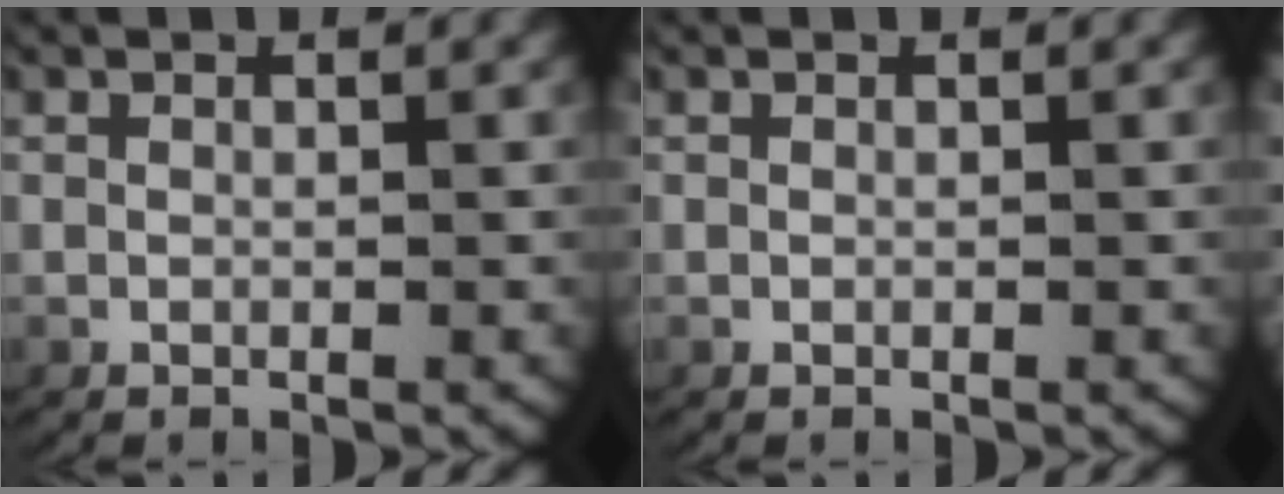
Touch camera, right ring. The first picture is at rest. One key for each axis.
{"total": 0.0}